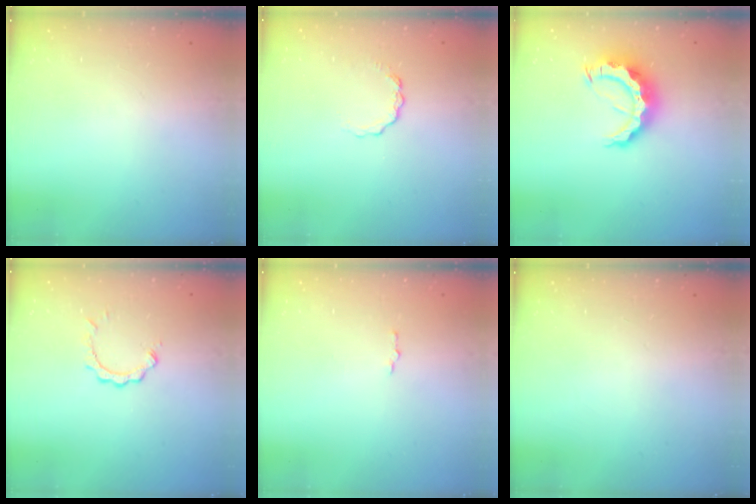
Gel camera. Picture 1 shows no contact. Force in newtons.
{"total": 3.9, "press": 3.9, "slide": 0.5}
{"total": 10.4, "press": 10.4, "slide": 1.2}
{"total": 3.2, "press": 3.2, "slide": 0.3}
{"total": 1.5, "press": 1.5, "slide": 0.2}
{"total": 0.0}